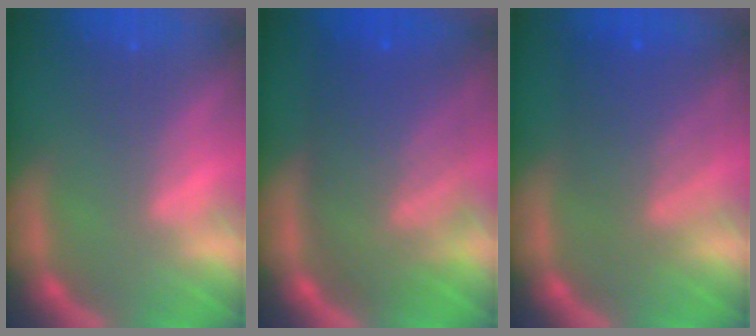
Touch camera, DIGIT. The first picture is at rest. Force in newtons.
{"total": 10.0}
{"total": 6.1}